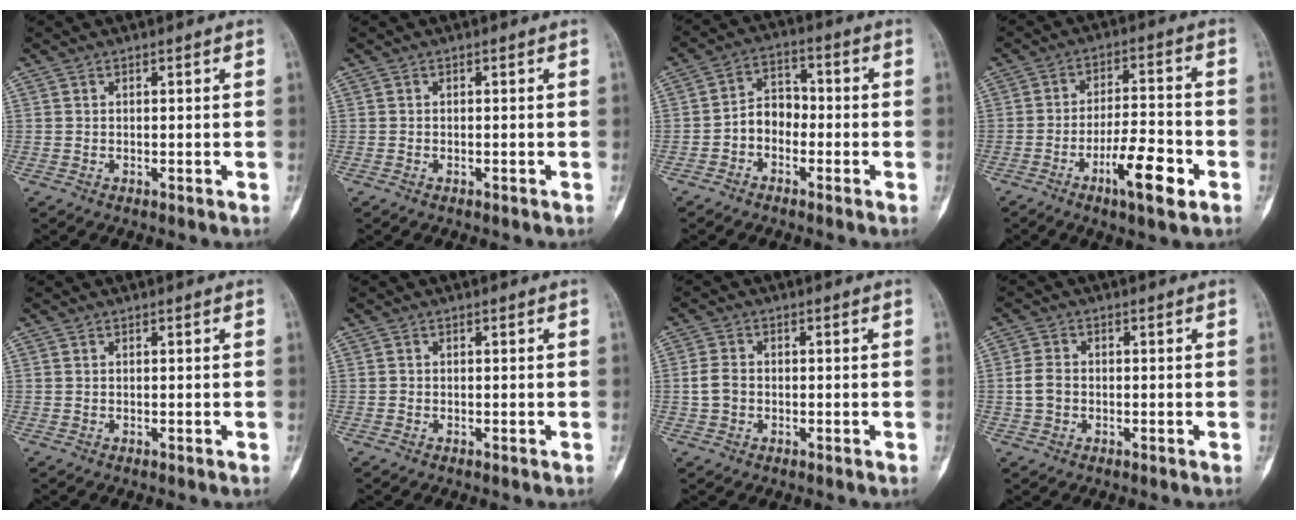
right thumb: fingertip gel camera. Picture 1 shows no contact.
{"total": 0.0}
{"total": 5.8, "force": [-1.9, 4.4, 3.2], "torque": [-0.028, 0.032, -0.049]}
{"total": 10.6, "force": [-4.9, 2.8, 8.9], "torque": [-0.148, 0.025, -0.080]}
{"total": 0.0}
{"total": 0.0}
{"total": 3.3, "force": [-0.5, 2.6, 1.9], "torque": [-0.035, 0.011, -0.012]}
{"total": 3.6, "force": [-0.5, 2.9, 2.2], "torque": [-0.041, 0.011, -0.012]}